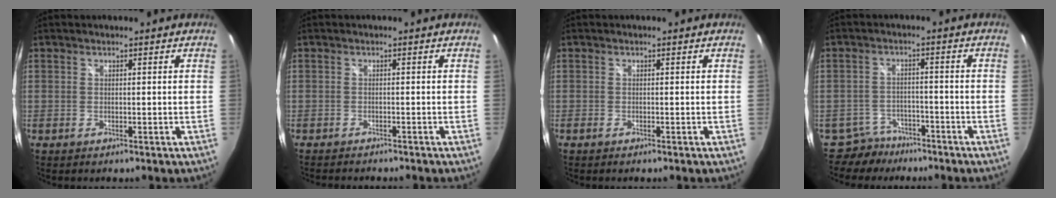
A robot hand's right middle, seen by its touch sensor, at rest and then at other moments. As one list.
[{"total": 3.5, "force": [-3.3, 0.3, 1.2], "torque": [-0.028, -0.013, -0.052]}, {"total": 0.5, "force": [-0.4, 0.0, 0.3], "torque": [-0.005, -0.002, -0.010]}, {"total": 5.0, "force": [-4.1, 2.9, -0.2], "torque": [-0.008, 0.014, -0.069]}]